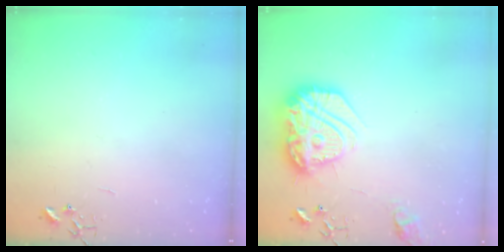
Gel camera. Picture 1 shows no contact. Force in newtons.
{"total": 20.7, "press": 20.6, "slide": 1.5}